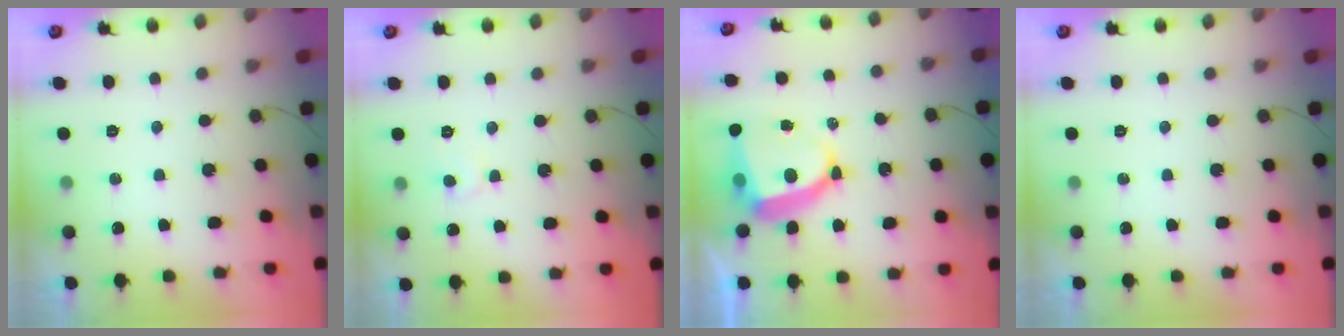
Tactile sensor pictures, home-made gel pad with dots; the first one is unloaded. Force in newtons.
{"total": 4.4, "press": 4.4, "slide": 0.4}
{"total": 10.0, "press": 9.9, "slide": 1.5}
{"total": 0.0}